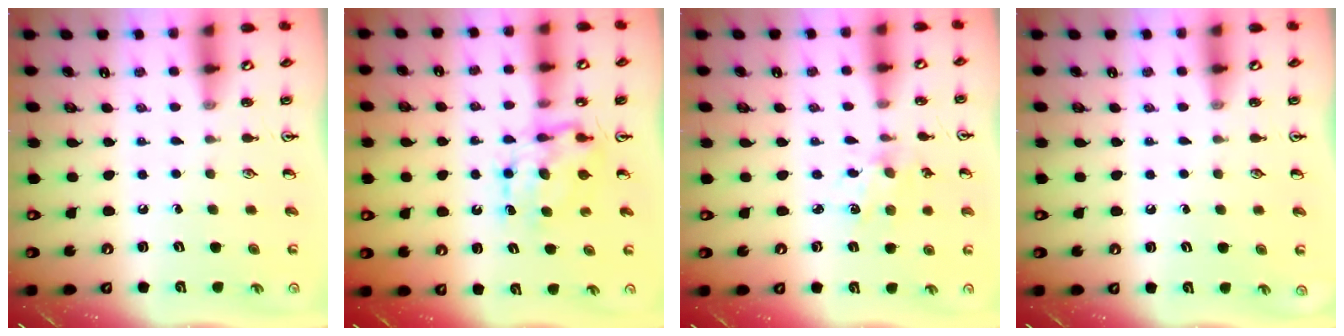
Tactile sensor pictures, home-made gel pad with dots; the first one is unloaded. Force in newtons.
{"total": 6.8, "press": 6.8, "slide": 0.3}
{"total": 2.1, "press": 2.1, "slide": 0.4}
{"total": 0.0}